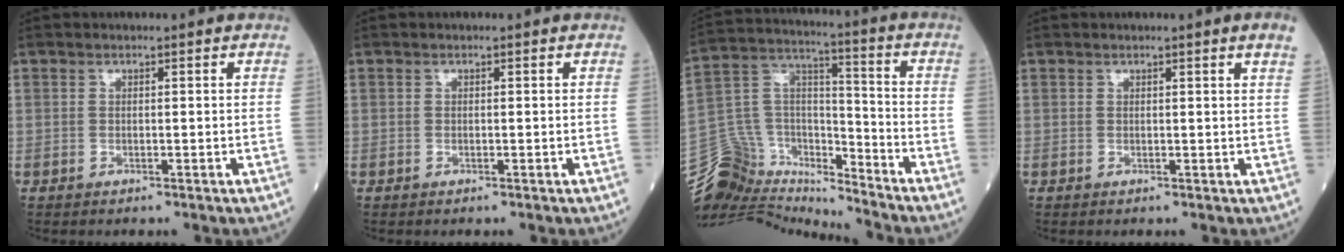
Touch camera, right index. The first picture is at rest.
{"total": 0.0}
{"total": 15.2, "force": [-14.3, 4.8, 2.0], "torque": [-0.052, 0.084, -0.250]}
{"total": 1.6, "force": [1.1, -0.5, 1.0], "torque": [-0.016, -0.005, 0.011]}